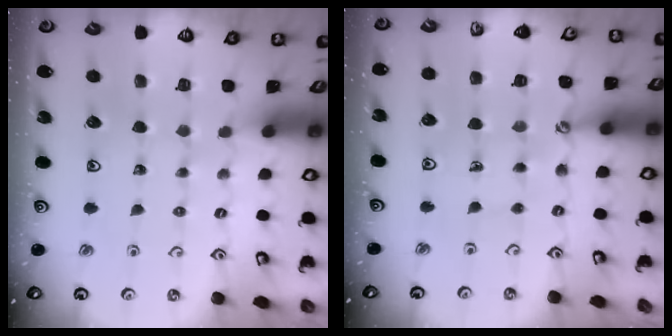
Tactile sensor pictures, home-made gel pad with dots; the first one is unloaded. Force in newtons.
{"total": 1.2, "press": 1.2, "slide": 0.2}